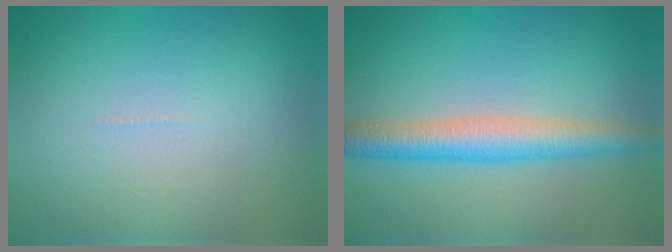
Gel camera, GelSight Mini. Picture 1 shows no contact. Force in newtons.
{"total": 4.3, "press": 4.3, "slide": 0.0}